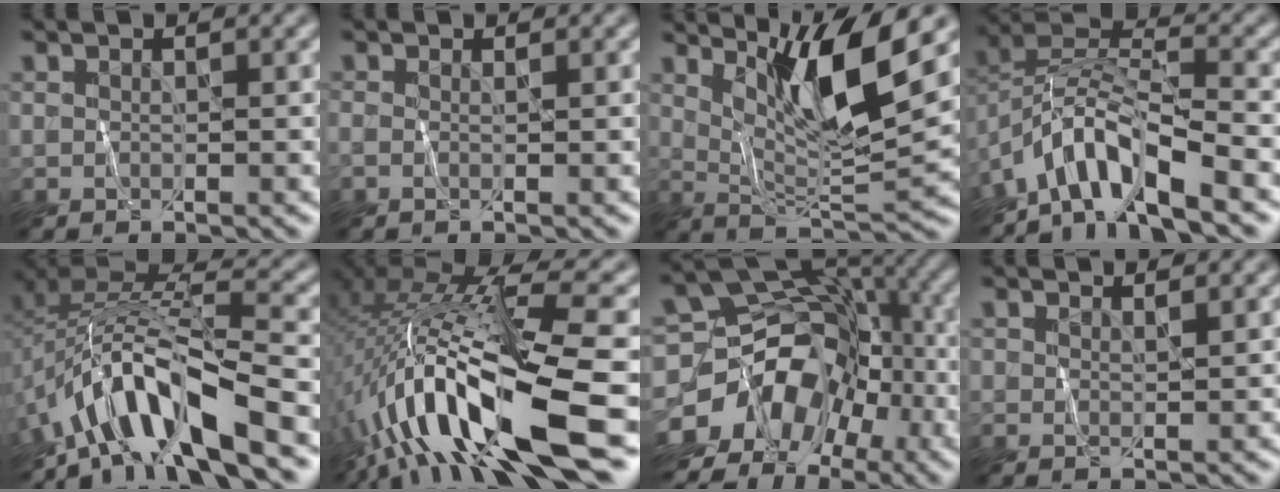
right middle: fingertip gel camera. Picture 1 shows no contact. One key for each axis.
{"total": 0.5, "fx": -0.1, "fy": -0.5, "fz": 0.0, "tx": -0.006, "ty": -0.002, "tz": -0.003}
{"total": 7.3, "fx": 3.6, "fy": 0.9, "fz": 6.3, "tx": -0.106, "ty": -0.012, "tz": 0.071}
{"total": 7.7, "fx": -5.6, "fy": 1.9, "fz": 5.0, "tx": -0.085, "ty": 0.012, "tz": -0.114}
{"total": 9.4, "fx": -5.5, "fy": 2.6, "fz": 7.1, "tx": -0.121, "ty": 0.014, "tz": -0.105}
{"total": 15.0, "fx": -4.4, "fy": 3.1, "fz": 14.0, "tx": -0.269, "ty": 0.019, "tz": -0.071}
{"total": 11.6, "fx": -6.4, "fy": 8.4, "fz": 4.7, "tx": -0.084, "ty": 0.001, "tz": -0.112}
{"total": 1.1, "fx": 0.7, "fy": -0.6, "fz": -0.6, "tx": 0.005, "ty": -0.002, "tz": 0.013}